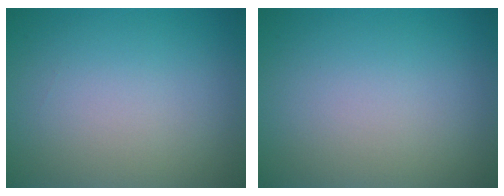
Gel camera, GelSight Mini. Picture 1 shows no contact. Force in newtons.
{"total": 0.0}